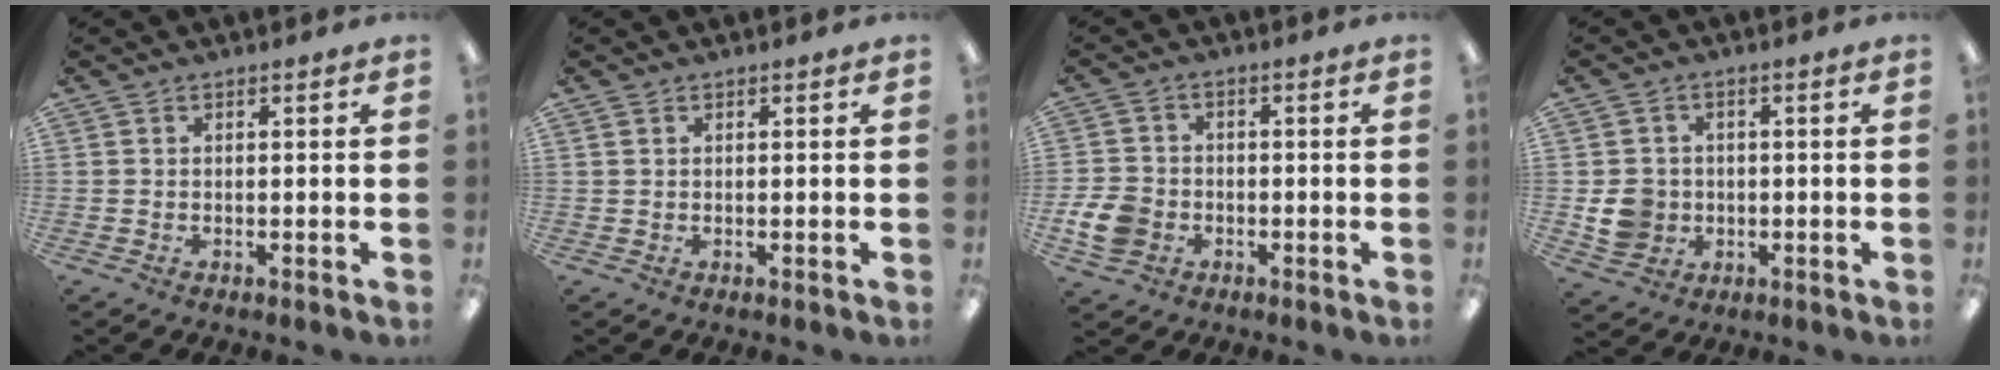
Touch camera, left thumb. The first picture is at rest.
{"total": 0.7, "force": [0.4, 0.5, 0.3], "torque": [-0.007, 0.003, 0.007]}
{"total": 7.3, "force": [-2.3, 5.9, 3.6], "torque": [-0.083, 0.010, -0.044]}
{"total": 6.4, "force": [-0.7, 6.0, 2.2], "torque": [-0.036, 0.013, -0.009]}